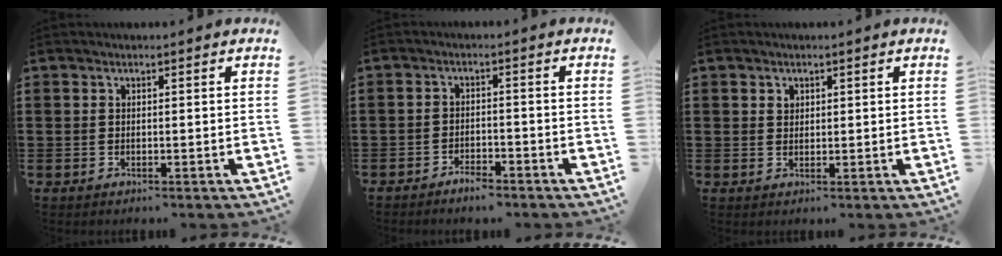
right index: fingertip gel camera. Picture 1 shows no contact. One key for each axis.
{"total": 2.4, "fx": -2.3, "fy": 0.5, "fz": 0.6, "tx": -0.016, "ty": 0.004, "tz": -0.046}
{"total": 1.1, "fx": 0.7, "fy": 0.9, "fz": 0.3, "tx": -0.007, "ty": 0.003, "tz": 0.013}